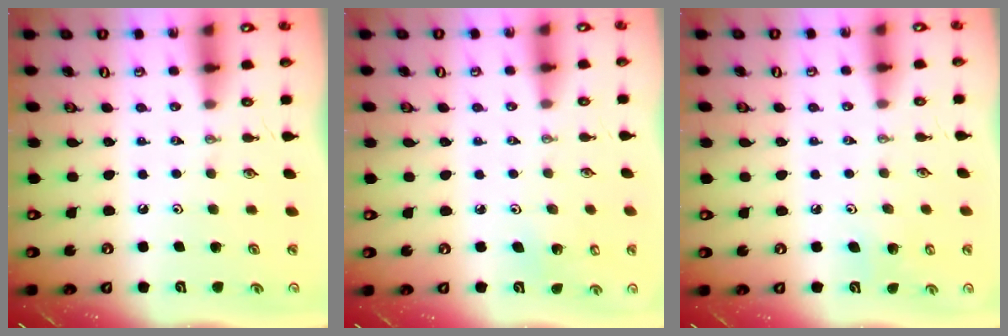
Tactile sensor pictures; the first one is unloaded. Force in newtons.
{"total": 3.2, "press": 3.2, "slide": 0.5}
{"total": 3.8, "press": 3.8, "slide": 0.3}